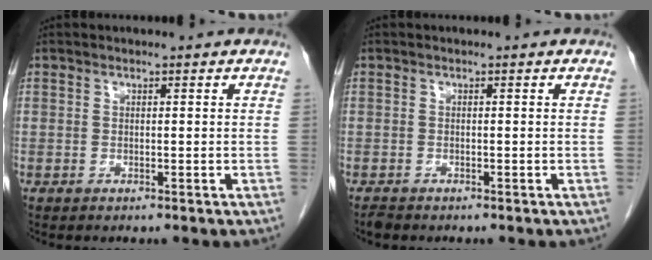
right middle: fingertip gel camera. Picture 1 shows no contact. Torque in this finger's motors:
{"motor_torque": [-0.06, -0.05, 0.01, -0.01]}